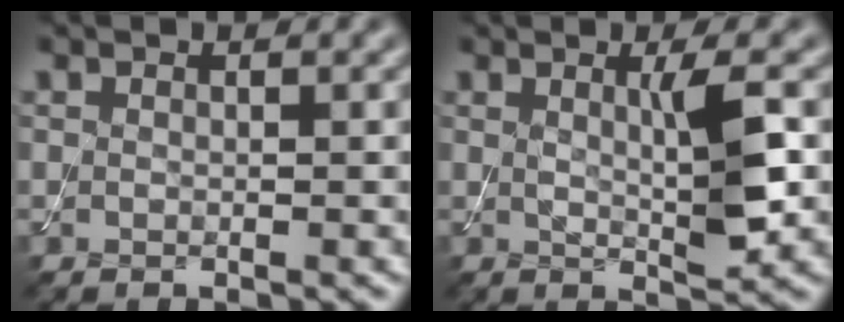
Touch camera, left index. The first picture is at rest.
{"total": 3.7, "force": [0.6, 0.5, 3.6], "torque": [-0.061, -0.009, 0.011]}